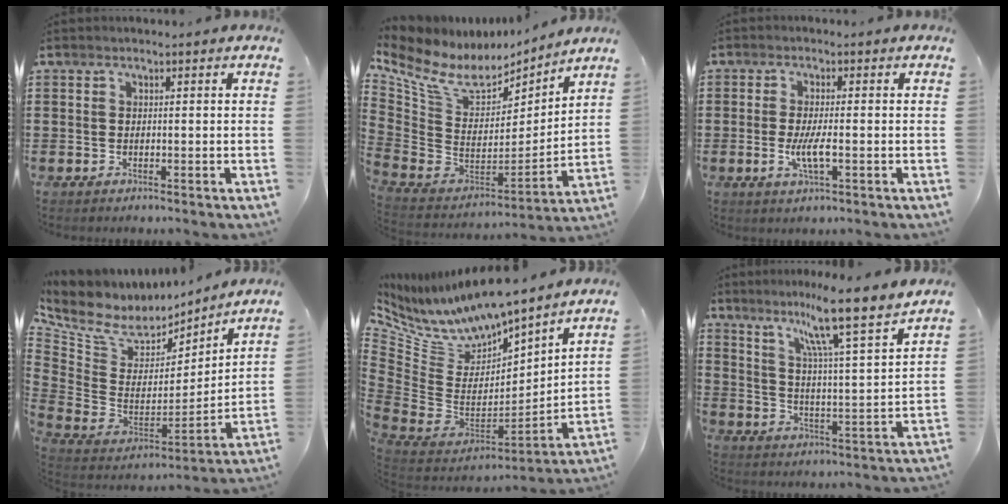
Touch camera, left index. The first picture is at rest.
{"total": 9.1, "force": [6.2, 4.8, 4.5], "torque": [-0.132, -0.045, 0.111]}
{"total": 4.3, "force": [-1.0, 0.8, 4.1], "torque": [-0.084, -0.006, -0.021]}
{"total": 6.3, "force": [4.6, 3.9, 1.9], "torque": [-0.072, -0.040, 0.085]}
{"total": 8.4, "force": [7.8, 2.4, 1.7], "torque": [-0.081, -0.074, 0.138]}
{"total": 9.8, "force": [7.9, -1.0, 5.6], "torque": [-0.119, -0.051, 0.124]}